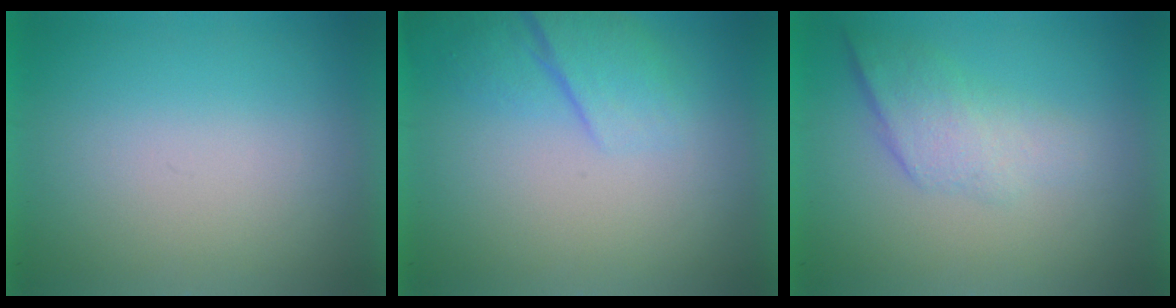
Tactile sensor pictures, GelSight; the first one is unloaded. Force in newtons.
{"total": 2.5}
{"total": 2.2}